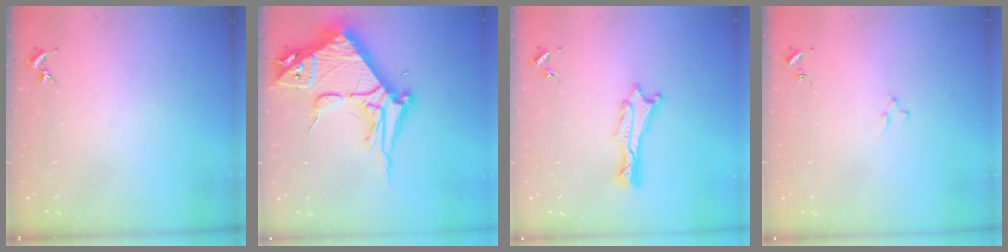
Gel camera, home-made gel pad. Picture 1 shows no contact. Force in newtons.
{"total": 10.6, "press": 10.6, "slide": 1.1}
{"total": 0.9, "press": 0.8, "slide": 0.1}
{"total": 0.9, "press": 0.9, "slide": 0.2}